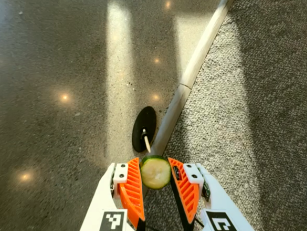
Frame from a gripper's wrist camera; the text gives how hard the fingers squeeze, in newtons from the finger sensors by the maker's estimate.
{"total": 6.5, "left": 6.2, "right": 6.7}